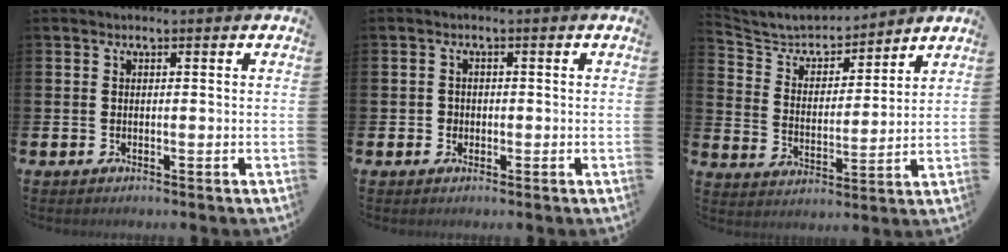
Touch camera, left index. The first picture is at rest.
{"total": 1.3, "force": [-0.2, 1.3, 0.2], "torque": [0.002, 0.003, -0.008]}
{"total": 6.0, "force": [5.7, 1.6, 1.0], "torque": [-0.059, -0.038, 0.098]}